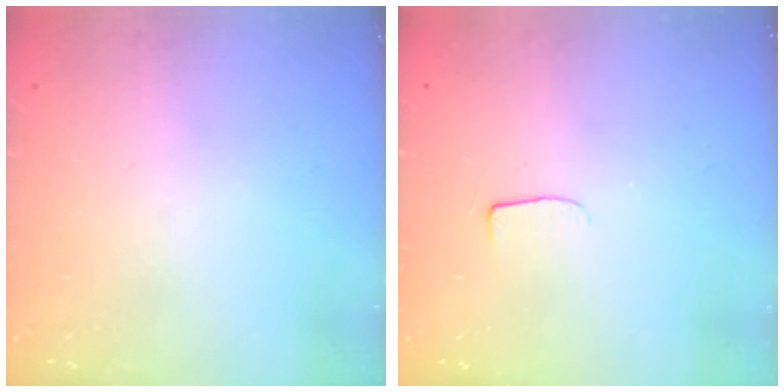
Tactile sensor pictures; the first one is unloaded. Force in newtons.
{"total": 5.1, "press": 5.0, "slide": 0.6}